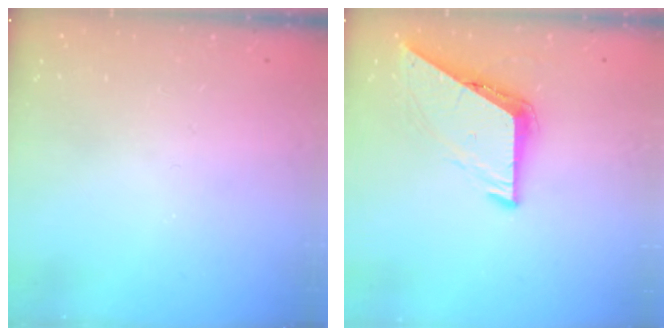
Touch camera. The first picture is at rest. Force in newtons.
{"total": 6.8, "press": 6.8, "slide": 0.4}